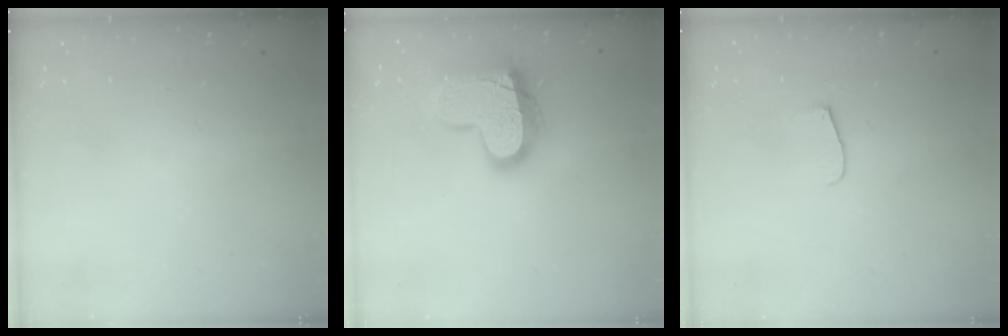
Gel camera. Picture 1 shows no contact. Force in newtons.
{"total": 17.6, "press": 17.6, "slide": 1.2}
{"total": 6.3, "press": 6.2, "slide": 0.8}